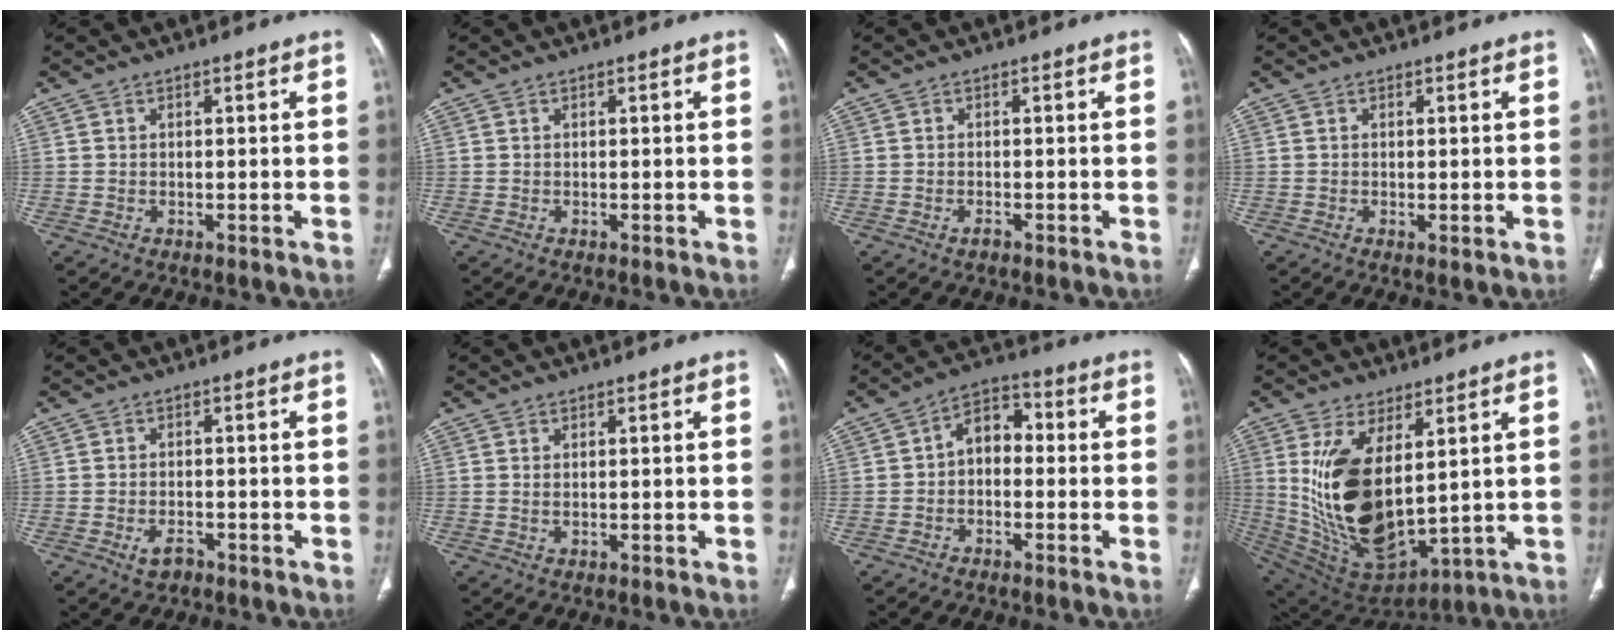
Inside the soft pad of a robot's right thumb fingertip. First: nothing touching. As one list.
[{"total": 0.0}, {"total": 1.0, "force": [-0.7, 0.5, 0.6], "torque": [-0.013, 0.002, -0.012]}, {"total": 0.8, "force": [-0.1, 0.2, 0.8], "torque": [-0.018, -0.006, 0.000]}, {"total": 2.8, "force": [-1.6, 1.6, 1.6], "torque": [-0.029, 0.008, -0.022]}, {"total": 0.7, "force": [0.2, 0.4, 0.6], "torque": [-0.016, 0.001, 0.009]}, {"total": 6.6, "force": [-0.6, 4.6, 4.7], "torque": [-0.055, 0.030, -0.026]}, {"total": 19.4, "force": [4.1, 9.5, 16.4], "torque": [-0.309, -0.034, 0.107]}]